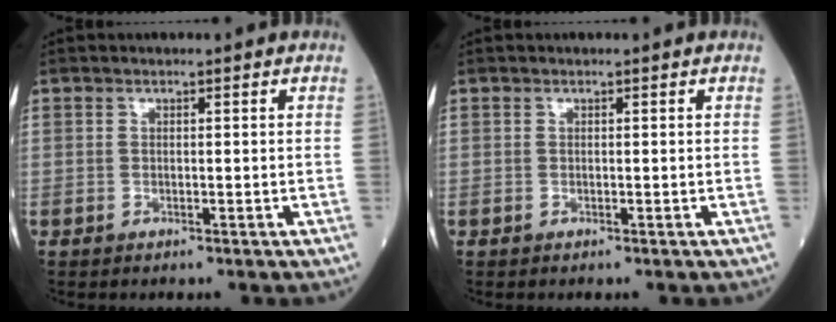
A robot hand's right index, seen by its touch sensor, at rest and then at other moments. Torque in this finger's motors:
{"motor_torque": [0.00, 0.00, 0.00, -0.01]}